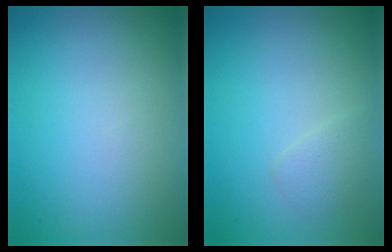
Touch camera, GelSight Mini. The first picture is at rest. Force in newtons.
{"total": 1.2, "press": 1.2, "slide": 0.1}